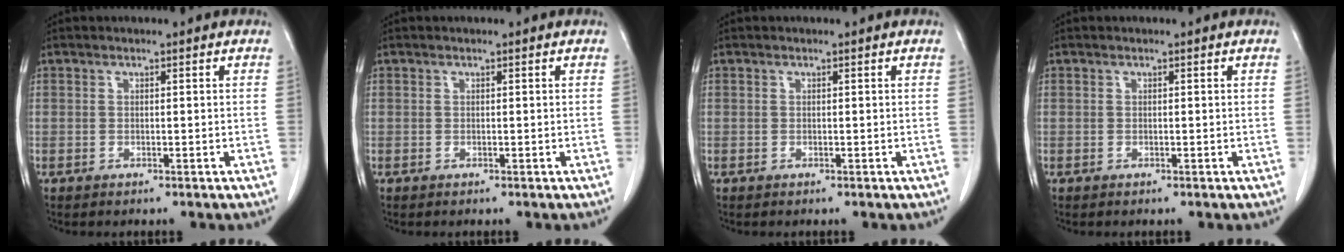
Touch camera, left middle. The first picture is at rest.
{"total": 0.0}
{"total": 0.0}
{"total": 0.0}